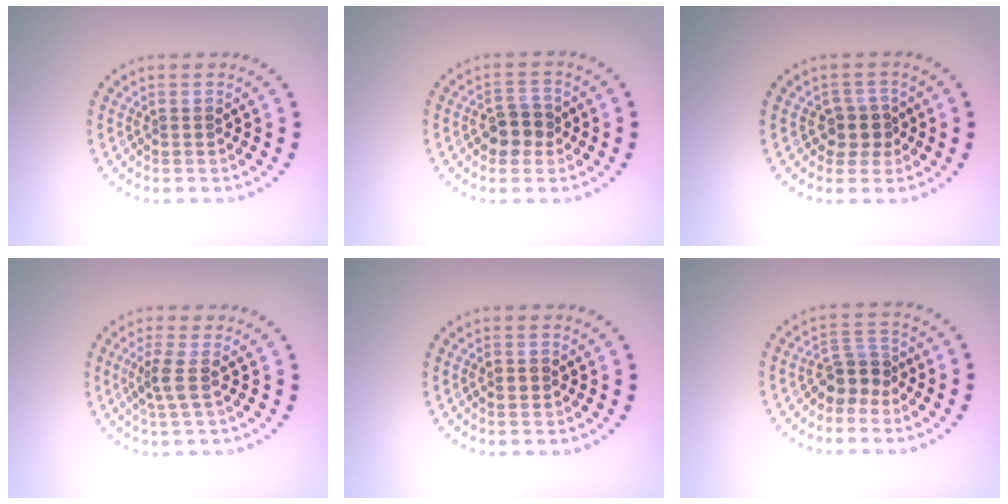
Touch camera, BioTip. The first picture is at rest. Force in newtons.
{"total": 2.7, "press": 2.6, "slide": 0.7}
{"total": 2.1, "press": 1.8, "slide": 1.1}
{"total": 1.9, "press": 1.4, "slide": 1.3}
{"total": 1.2, "press": 1.2, "slide": 0.0}
{"total": 2.7, "press": 2.1, "slide": 1.7}